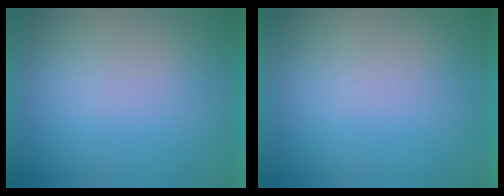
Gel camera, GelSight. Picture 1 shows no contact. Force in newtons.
{"total": 1.0}